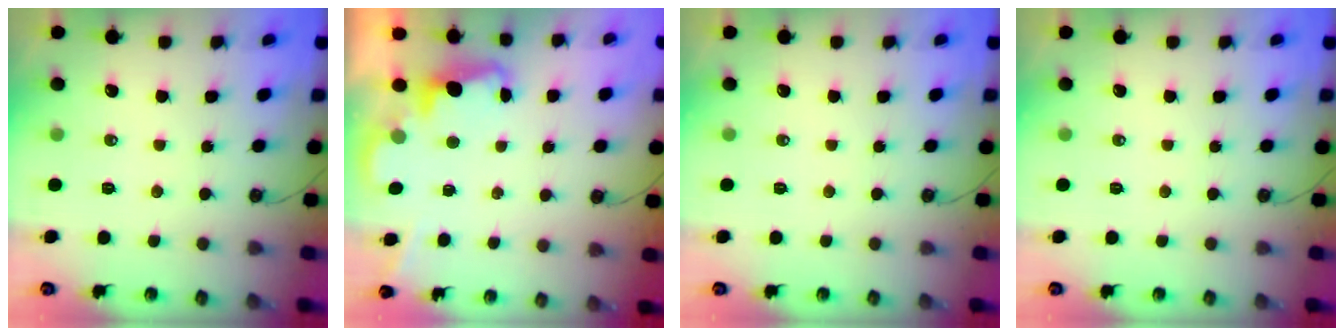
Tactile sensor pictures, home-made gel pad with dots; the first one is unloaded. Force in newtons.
{"total": 2.5, "press": 2.4, "slide": 0.5}
{"total": 0.0}
{"total": 0.0}